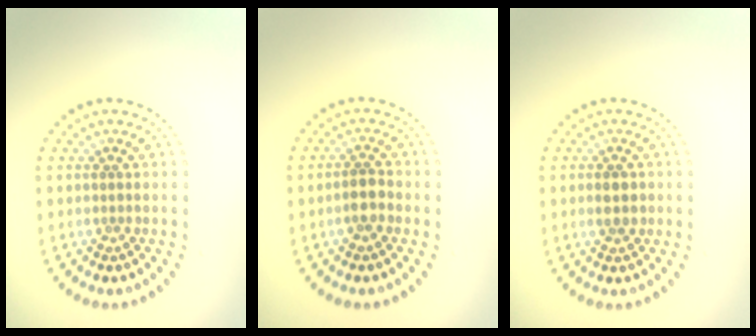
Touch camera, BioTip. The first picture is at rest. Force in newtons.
{"total": 1.9, "press": 1.8, "slide": 0.7}
{"total": 2.2, "press": 2.2, "slide": 0.1}